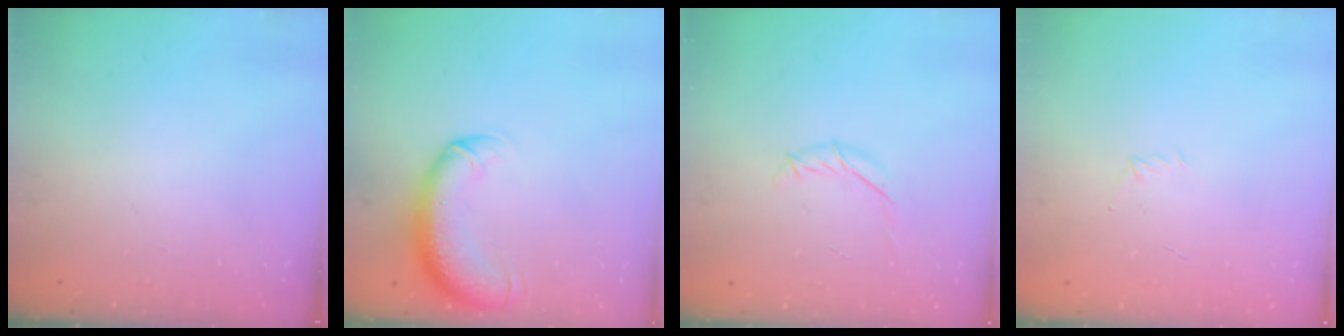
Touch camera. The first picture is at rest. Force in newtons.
{"total": 11.2, "press": 10.8, "slide": 2.9}
{"total": 6.4, "press": 6.2, "slide": 1.5}
{"total": 2.9, "press": 2.8, "slide": 0.7}